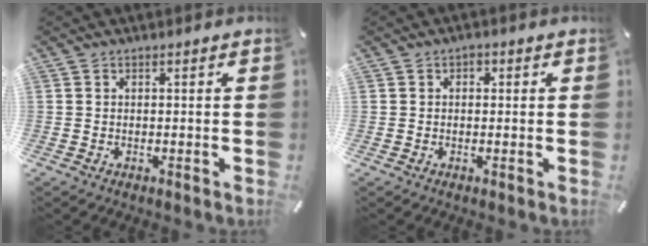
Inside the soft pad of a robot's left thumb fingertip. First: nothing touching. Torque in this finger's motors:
{"motor_torque": [0.21, 0.28, 0.12, -0.21, 0.08]}